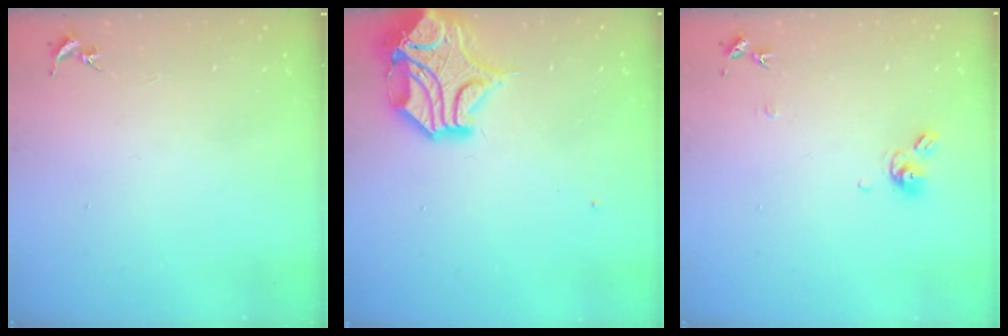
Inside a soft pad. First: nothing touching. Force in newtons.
{"total": 15.0, "press": 14.8, "slide": 2.2}
{"total": 7.9, "press": 7.9, "slide": 0.8}